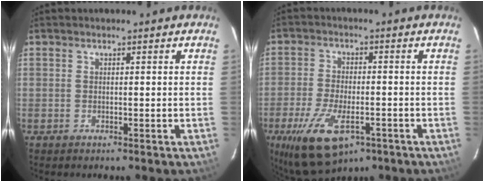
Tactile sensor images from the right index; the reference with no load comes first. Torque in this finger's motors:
{"motor_torque": [1.11, -1.03, 0.73, 0.18]}